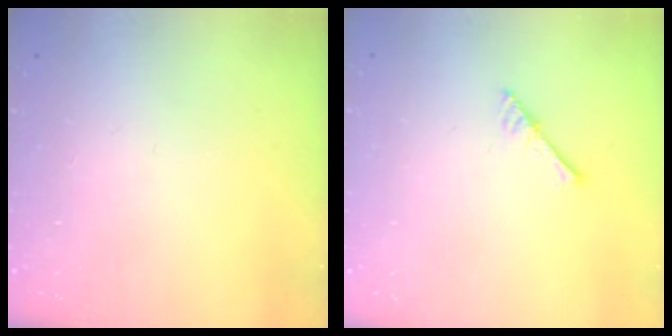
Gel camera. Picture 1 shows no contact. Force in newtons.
{"total": 3.0, "press": 3.0, "slide": 0.3}